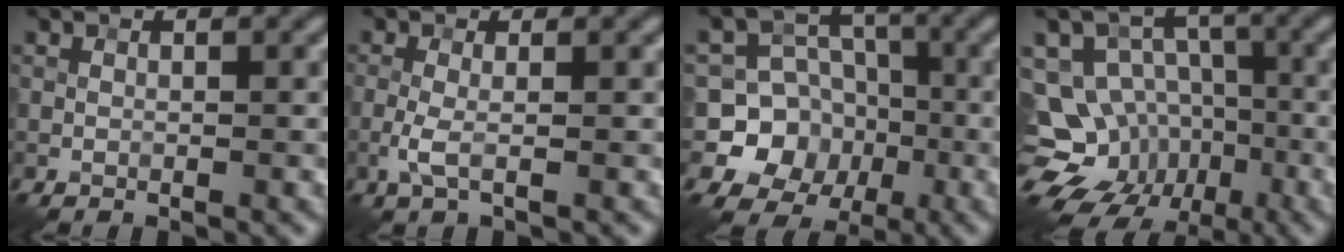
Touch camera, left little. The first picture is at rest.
{"total": 2.0, "force": [-0.5, 0.4, 1.8], "torque": [-0.042, 0.001, -0.017]}
{"total": 9.3, "force": [-2.2, 8.7, 2.4], "torque": [-0.043, 0.016, -0.067]}
{"total": 13.6, "force": [-5.9, 11.4, 4.4], "torque": [-0.082, -0.017, -0.099]}